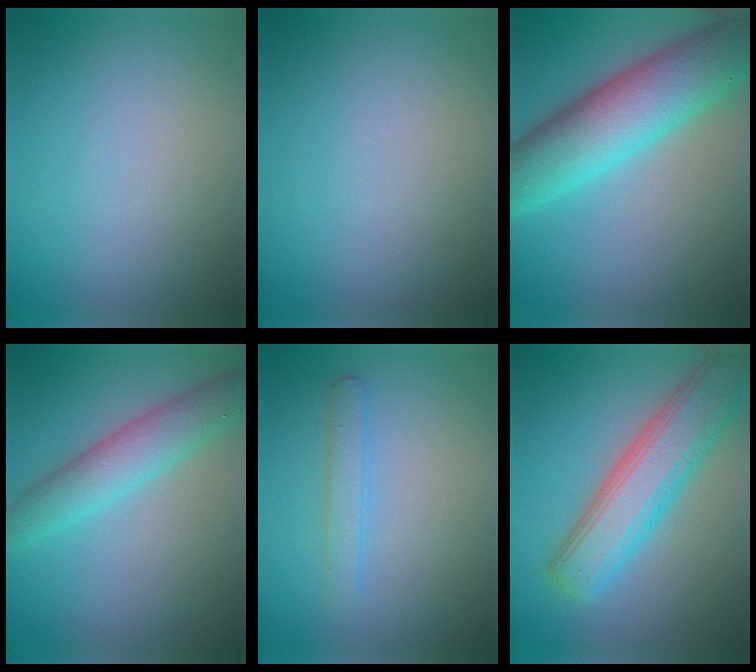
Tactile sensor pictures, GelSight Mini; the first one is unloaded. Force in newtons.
{"total": 0.0}
{"total": 10.2, "press": 10.2, "slide": 0.2}
{"total": 4.7, "press": 4.7, "slide": 0.1}
{"total": 1.6, "press": 1.6, "slide": 0.1}
{"total": 7.4, "press": 7.4, "slide": 0.7}